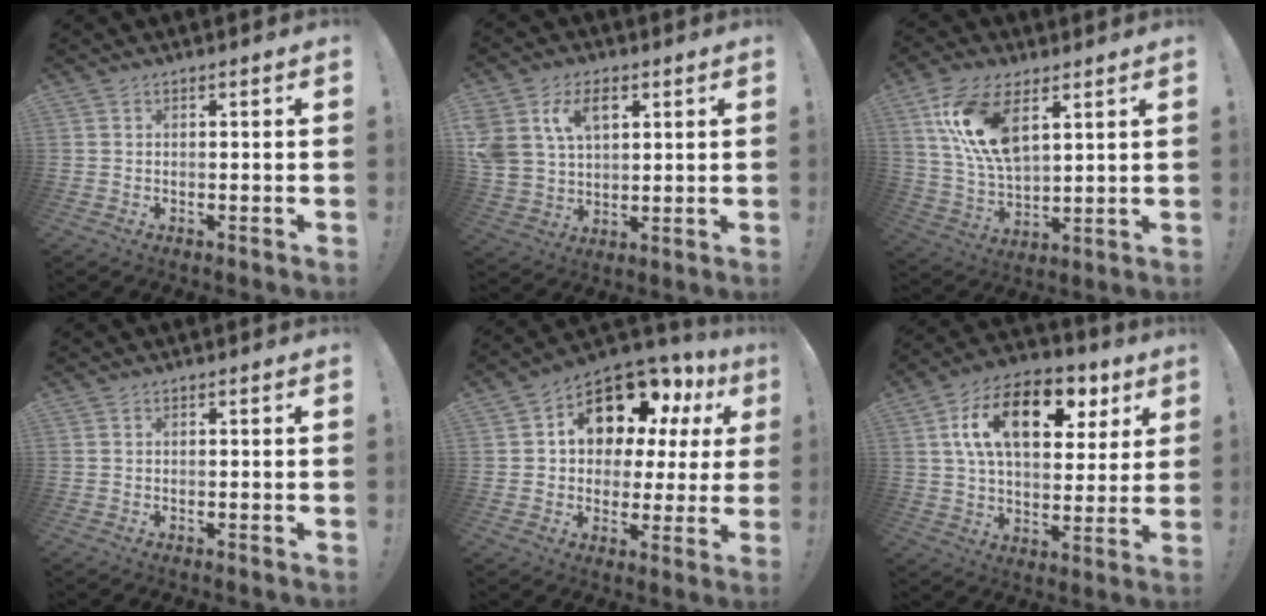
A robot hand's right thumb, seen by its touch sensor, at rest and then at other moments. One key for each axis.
{"total": 11.5, "fx": 5.3, "fy": 8.0, "fz": 6.3, "tx": -0.121, "ty": -0.010, "tz": 0.105}
{"total": 15.7, "fx": 7.4, "fy": 7.8, "fz": 11.5, "tx": -0.242, "ty": -0.026, "tz": 0.134}
{"total": 0.0}
{"total": 14.5, "fx": 8.1, "fy": 8.8, "fz": 8.1, "tx": -0.124, "ty": -0.060, "tz": 0.148}
{"total": 18.8, "fx": 7.1, "fy": 10.8, "fz": 13.7, "tx": -0.214, "ty": -0.015, "tz": 0.120}